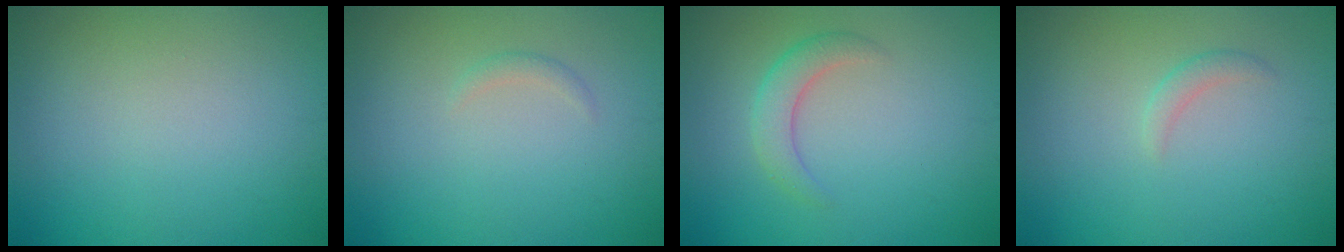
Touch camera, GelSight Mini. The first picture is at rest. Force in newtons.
{"total": 0.7, "press": 0.7, "slide": 0.0}
{"total": 2.4, "press": 2.4, "slide": 0.2}
{"total": 1.0, "press": 1.0, "slide": 0.0}